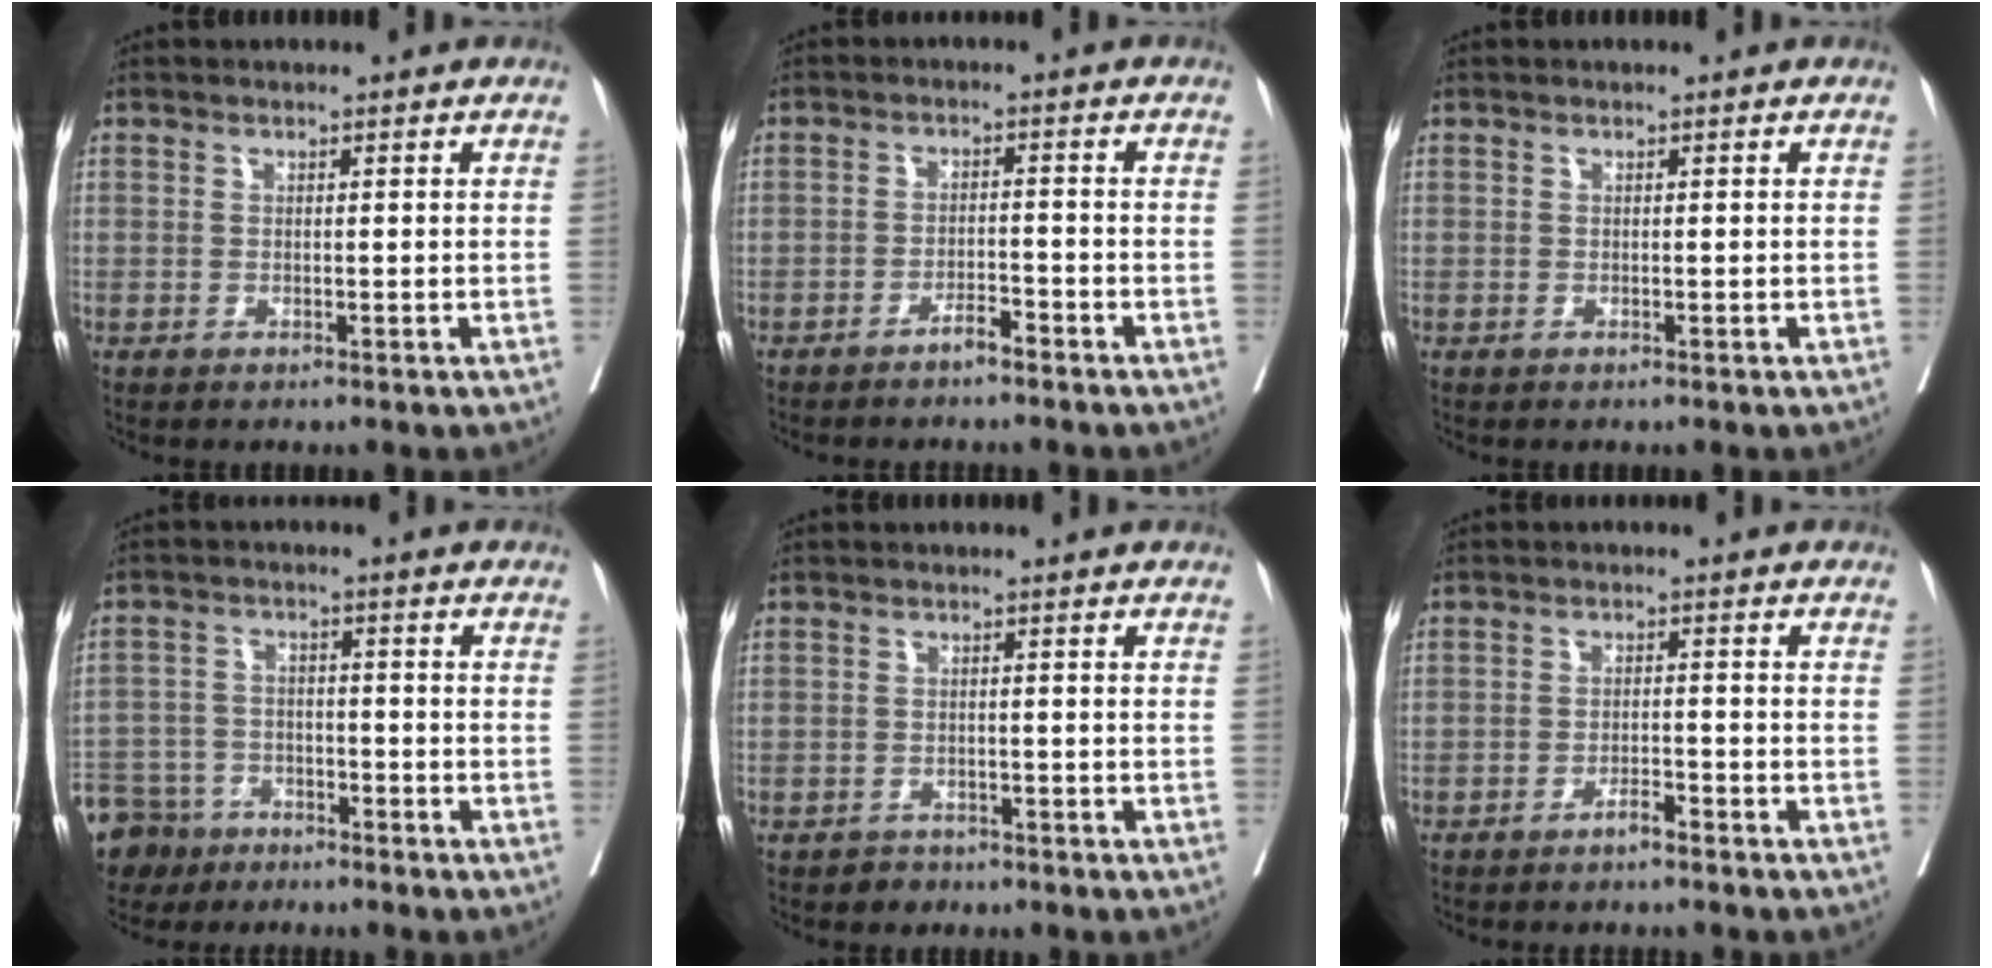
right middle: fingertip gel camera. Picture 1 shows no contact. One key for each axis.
{"total": 2.5, "fx": -2.1, "fy": 0.3, "fz": 1.2, "tx": -0.021, "ty": 0.002, "tz": -0.038}
{"total": 0.0}
{"total": 10.7, "fx": -8.1, "fy": 6.6, "fz": 2.2, "tx": -0.064, "ty": -0.001, "tz": -0.140}
{"total": 1.6, "fx": -1.2, "fy": 1.0, "fz": -0.2, "tx": -0.001, "ty": 0.005, "tz": -0.022}
{"total": 2.1, "fx": -1.9, "fy": 0.2, "fz": 1.0, "tx": -0.017, "ty": 0.001, "tz": -0.032}